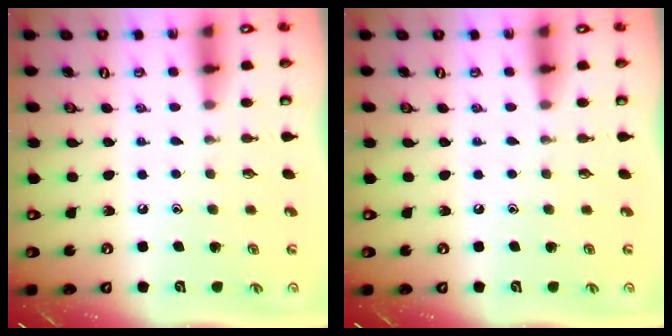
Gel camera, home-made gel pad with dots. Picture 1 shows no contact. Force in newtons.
{"total": 0.0}